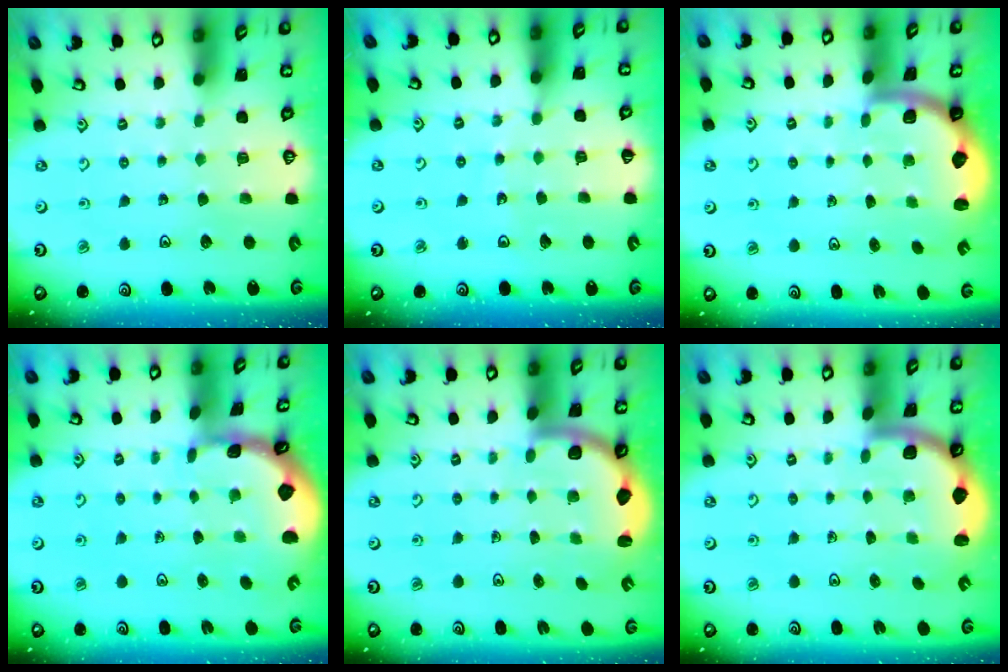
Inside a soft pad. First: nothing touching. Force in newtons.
{"total": 2.9, "press": 2.9, "slide": 0.3}
{"total": 2.0, "press": 2.0, "slide": 0.5}
{"total": 1.0, "press": 1.0, "slide": 0.1}
{"total": 2.6, "press": 2.5, "slide": 0.7}
{"total": 1.8, "press": 1.8, "slide": 0.1}